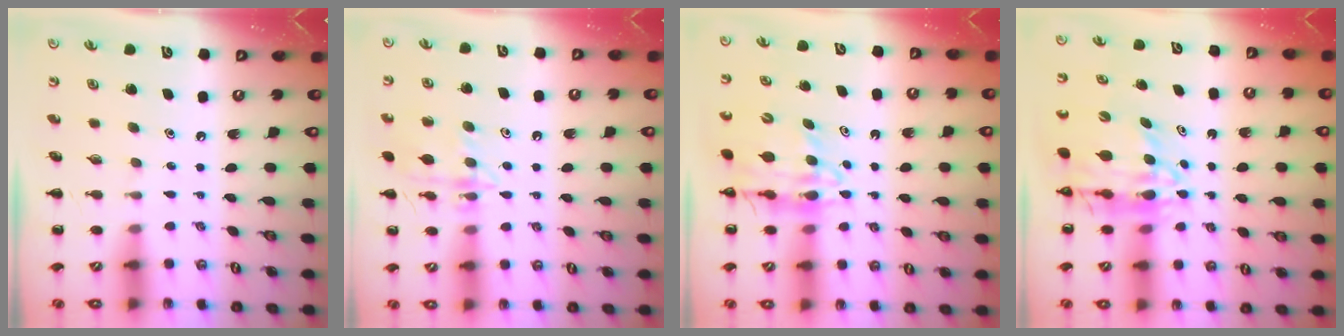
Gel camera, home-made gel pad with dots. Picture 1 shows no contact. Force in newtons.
{"total": 12.3, "press": 12.3, "slide": 0.5}
{"total": 12.4, "press": 12.0, "slide": 3.3}
{"total": 14.6, "press": 14.0, "slide": 4.2}